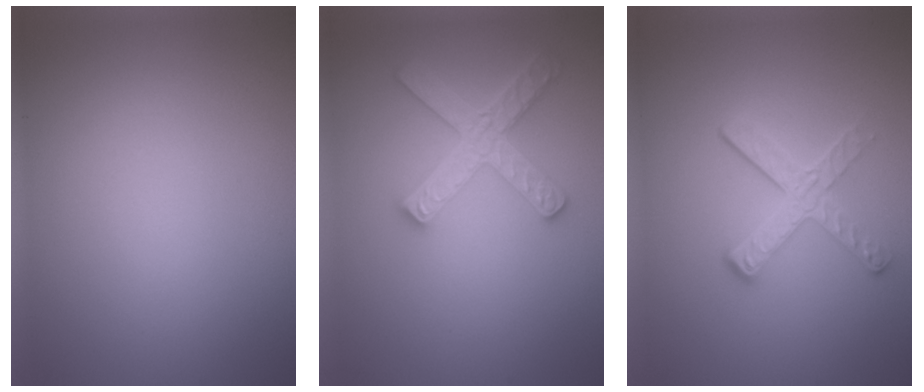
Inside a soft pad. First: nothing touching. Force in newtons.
{"total": 4.2, "press": 3.9, "slide": 1.7}
{"total": 3.1, "press": 2.4, "slide": 1.9}